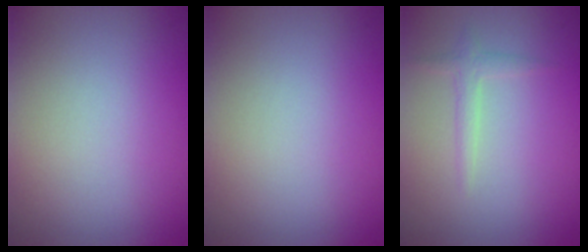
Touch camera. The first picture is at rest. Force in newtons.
{"total": 0.0}
{"total": 1.4, "press": 1.4, "slide": 0.0}